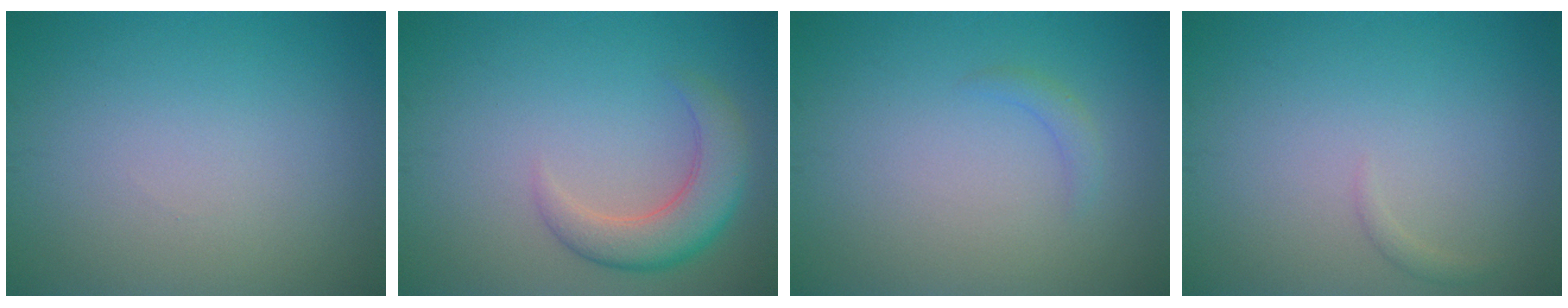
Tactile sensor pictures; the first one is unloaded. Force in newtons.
{"total": 4.3, "press": 4.3, "slide": 0.2}
{"total": 1.0, "press": 1.0, "slide": 0.1}
{"total": 0.6, "press": 0.6, "slide": 0.1}